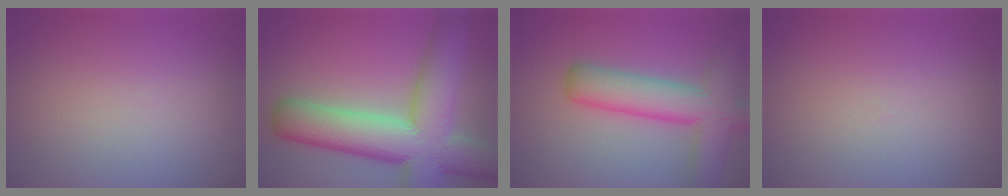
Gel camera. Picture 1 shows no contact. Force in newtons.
{"total": 12.7, "press": 12.7, "slide": 0.7}
{"total": 7.6, "press": 7.6, "slide": 0.4}
{"total": 0.0}